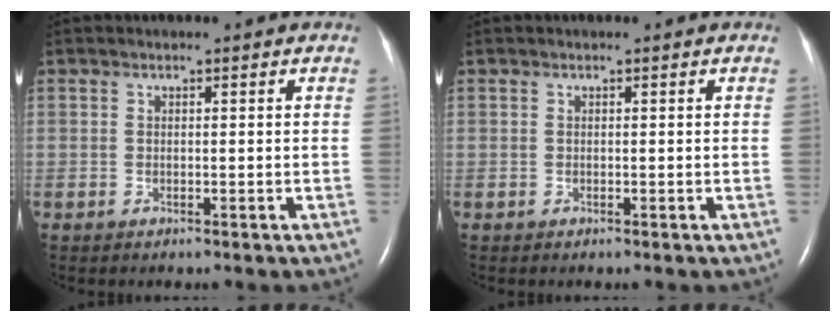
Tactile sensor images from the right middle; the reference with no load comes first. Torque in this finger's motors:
{"motor_torque": [0.07, -0.06, 0.00, 0.00]}